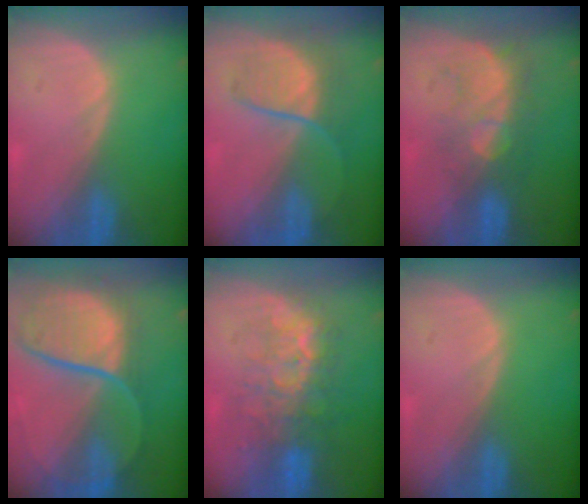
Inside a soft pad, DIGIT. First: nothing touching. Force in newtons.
{"total": 6.6, "press": 6.5, "slide": 1.3}
{"total": 8.6, "press": 7.6, "slide": 4.0}
{"total": 12.0, "press": 9.9, "slide": 6.7}
{"total": 8.2, "press": 8.0, "slide": 1.9}
{"total": 0.0}